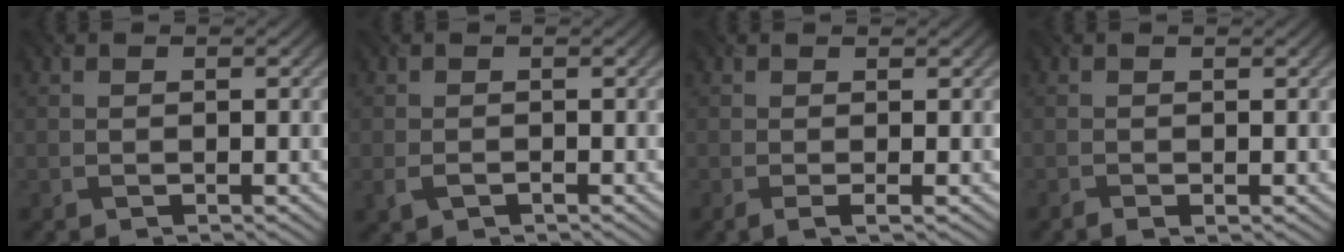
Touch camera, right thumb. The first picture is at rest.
{"total": 1.6, "force": [-0.7, 1.0, 1.1], "torque": [-0.028, -0.005, -0.014]}
{"total": 1.7, "force": [-0.3, 0.3, 1.6], "torque": [-0.029, -0.003, -0.009]}
{"total": 0.8, "force": [-0.3, 0.2, 0.7], "torque": [-0.016, -0.003, -0.005]}